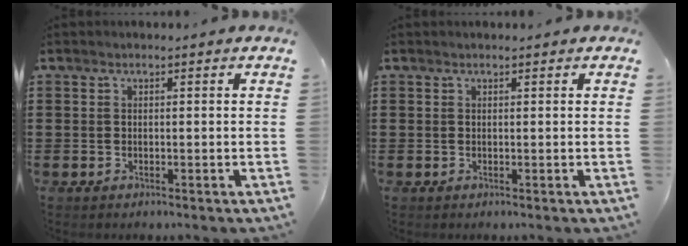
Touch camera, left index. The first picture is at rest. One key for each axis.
{"total": 0.0}